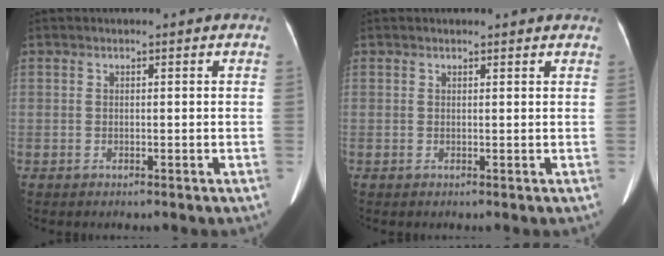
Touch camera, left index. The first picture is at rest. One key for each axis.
{"total": 2.9, "fx": 2.8, "fy": 0.4, "fz": 0.9, "tx": -0.011, "ty": 0.001, "tz": 0.025}